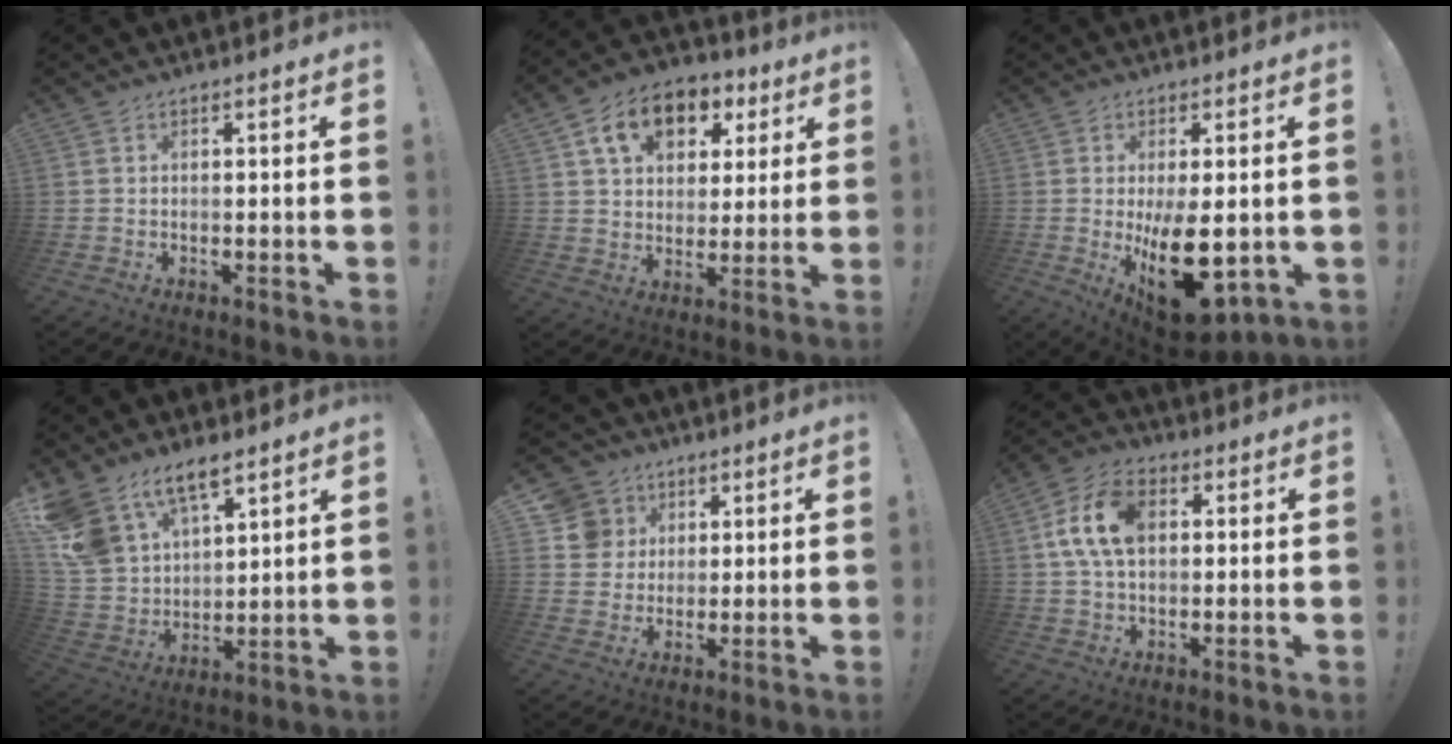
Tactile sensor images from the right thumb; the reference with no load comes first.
{"total": 13.8, "force": [6.5, 10.0, 7.1], "torque": [-0.104, -0.022, 0.121]}
{"total": 18.3, "force": [-1.7, 9.4, 15.6], "torque": [-0.234, -0.013, -0.003]}
{"total": 14.2, "force": [10.1, 7.8, 6.2], "torque": [-0.132, -0.069, 0.198]}
{"total": 9.7, "force": [3.4, 8.8, 2.2], "torque": [-0.023, -0.015, 0.072]}
{"total": 13.4, "force": [2.7, 8.7, 9.7], "torque": [-0.189, 0.014, 0.055]}